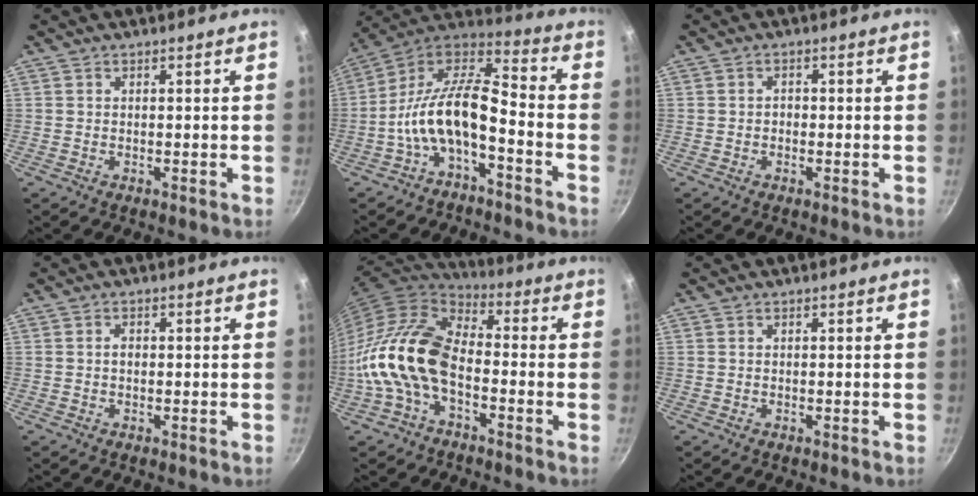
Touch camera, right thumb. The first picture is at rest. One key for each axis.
{"total": 15.0, "fx": -5.2, "fy": 6.5, "fz": 12.5, "tx": -0.237, "ty": 0.065, "tz": -0.111}
{"total": 1.0, "fx": -0.4, "fy": 0.8, "fz": 0.4, "tx": -0.006, "ty": 0.004, "tz": -0.008}
{"total": 1.1, "fx": -0.1, "fy": 0.8, "fz": 0.8, "tx": -0.011, "ty": 0.006, "tz": -0.001}
{"total": 15.5, "fx": -4.4, "fy": 9.2, "fz": 11.7, "tx": -0.205, "ty": 0.046, "tz": -0.102}
{"total": 0.0}